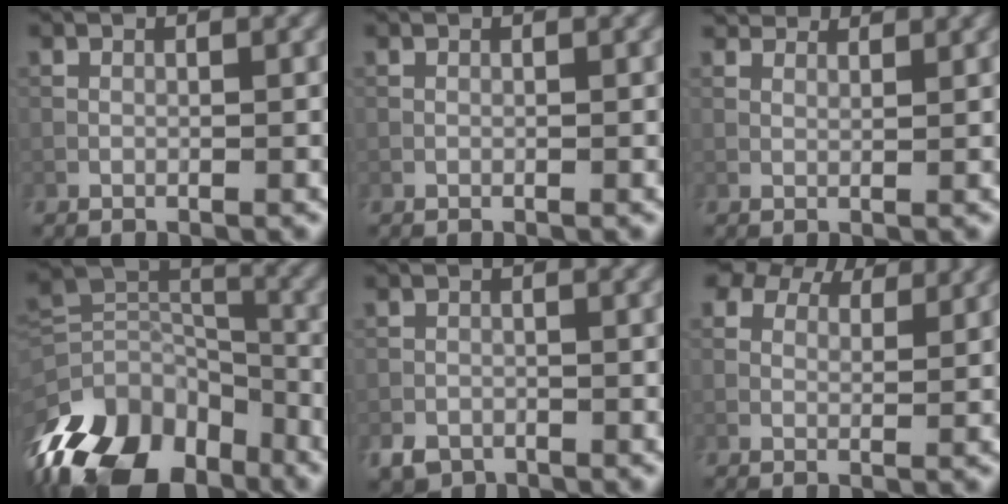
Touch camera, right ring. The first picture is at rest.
{"total": 0.0}
{"total": 5.8, "force": [4.8, 2.3, 2.5], "torque": [-0.064, 0.007, 0.076]}
{"total": 14.6, "force": [-9.4, 8.3, 7.5], "torque": [-0.186, 0.006, -0.165]}
{"total": 1.8, "force": [-1.2, 1.2, 0.4], "torque": [-0.004, -0.002, -0.027]}
{"total": 6.5, "force": [5.1, 3.0, 2.7], "torque": [-0.058, 0.001, 0.074]}